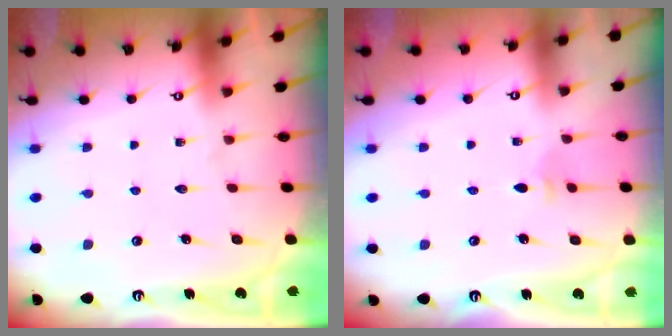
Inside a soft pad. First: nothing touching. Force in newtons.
{"total": 2.8, "press": 2.7, "slide": 0.6}